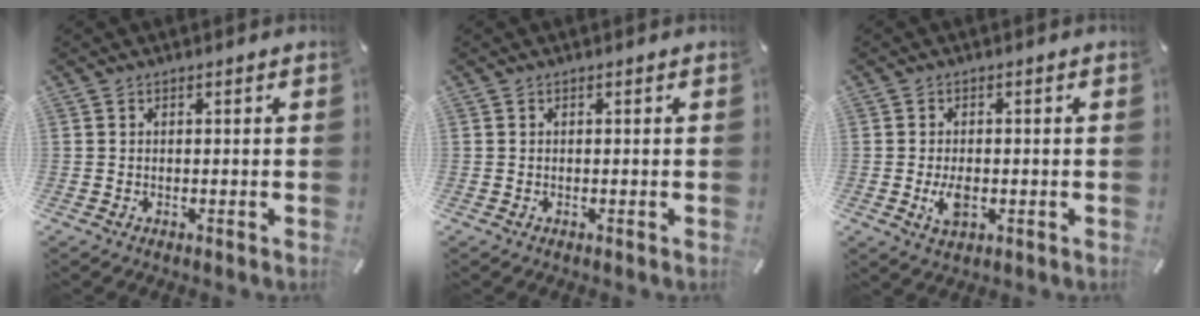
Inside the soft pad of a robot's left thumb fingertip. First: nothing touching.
{"total": 0.0}
{"total": 4.4, "force": [-0.9, 2.5, 3.5], "torque": [-0.081, -0.004, -0.018]}